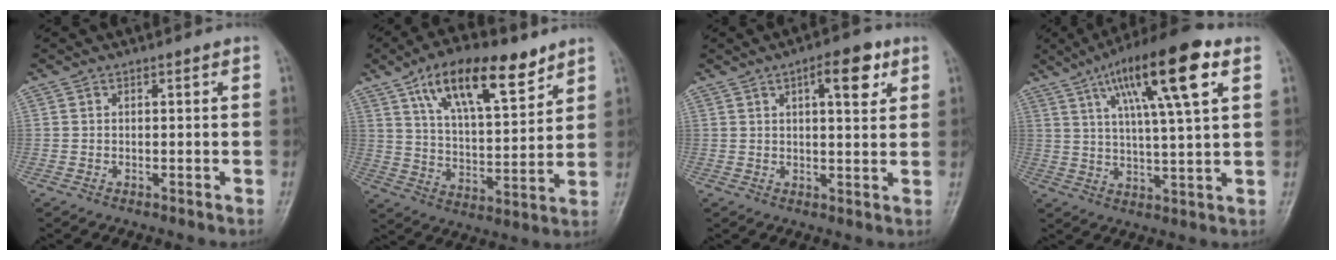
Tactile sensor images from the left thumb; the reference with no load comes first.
{"total": 17.1, "force": [10.0, 6.8, 12.1], "torque": [-0.171, -0.037, 0.173]}
{"total": 7.3, "force": [3.3, 2.6, 5.9], "torque": [-0.068, -0.009, 0.042]}
{"total": 17.2, "force": [7.6, 3.4, 15.1], "torque": [-0.247, -0.006, 0.122]}